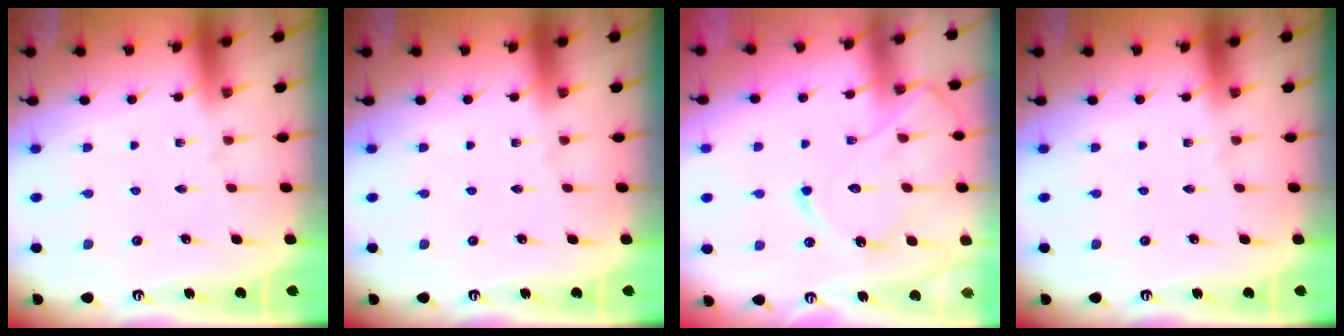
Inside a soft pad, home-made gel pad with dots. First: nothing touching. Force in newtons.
{"total": 0.0}
{"total": 14.4, "press": 14.4, "slide": 1.1}
{"total": 0.0}